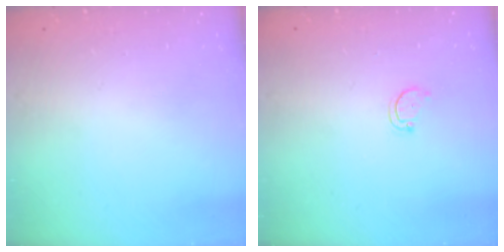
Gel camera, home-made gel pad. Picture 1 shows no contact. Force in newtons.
{"total": 2.3, "press": 2.3, "slide": 0.4}